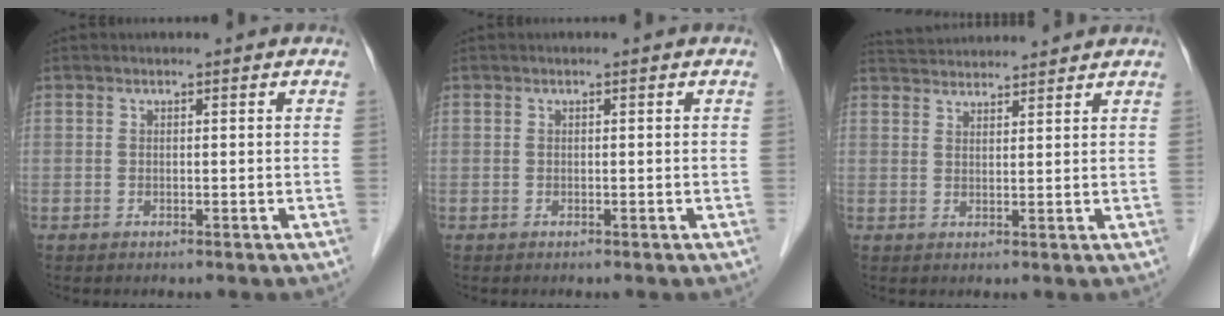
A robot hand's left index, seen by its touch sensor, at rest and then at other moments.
{"total": 0.0}
{"total": 8.4, "force": [8.2, 0.6, 1.7], "torque": [-0.037, 0.036, 0.127]}